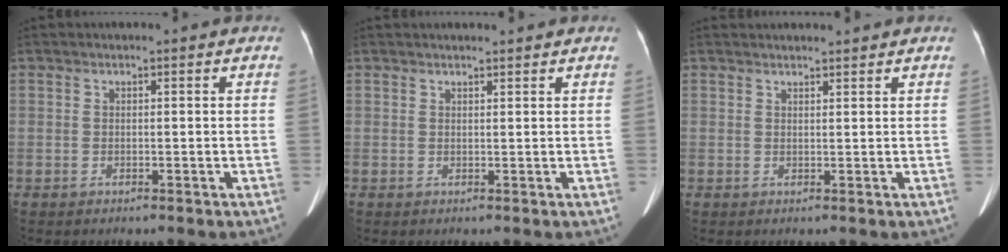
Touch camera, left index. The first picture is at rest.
{"total": 2.6, "force": [2.4, 0.3, 0.9], "torque": [-0.012, 0.013, 0.034]}
{"total": 3.7, "force": [3.6, 0.5, 0.8], "torque": [-0.011, 0.017, 0.047]}